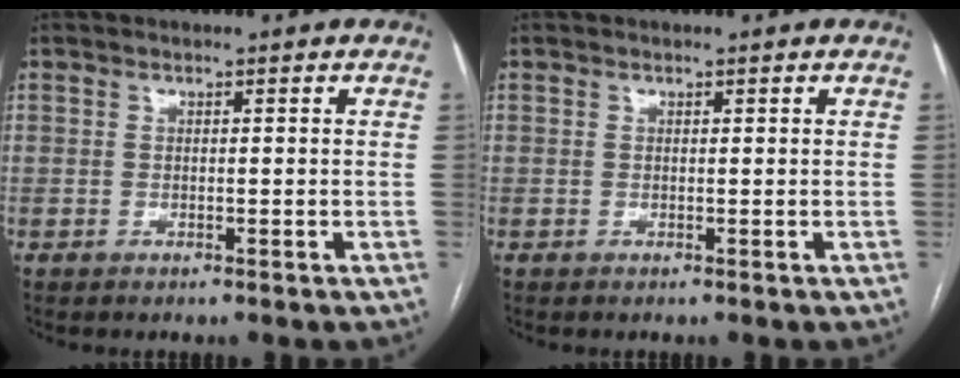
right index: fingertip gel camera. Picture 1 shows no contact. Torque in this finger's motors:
{"motor_torque": [0.06, 0.03, 0.02, 0.01]}